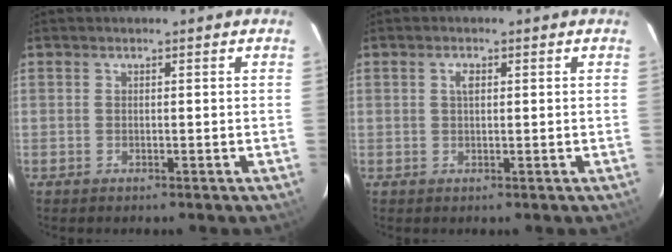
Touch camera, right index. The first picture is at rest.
{"total": 1.5, "force": [0.4, 0.8, 1.3], "torque": [-0.023, 0.005, 0.007]}